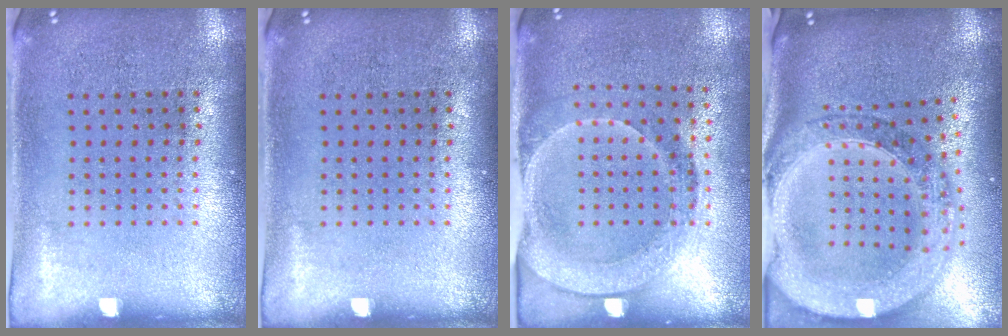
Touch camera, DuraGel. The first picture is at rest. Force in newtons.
{"total": 0.0}
{"total": 1.8, "press": 1.5, "slide": 1.0}
{"total": 3.0, "press": 2.5, "slide": 1.6}